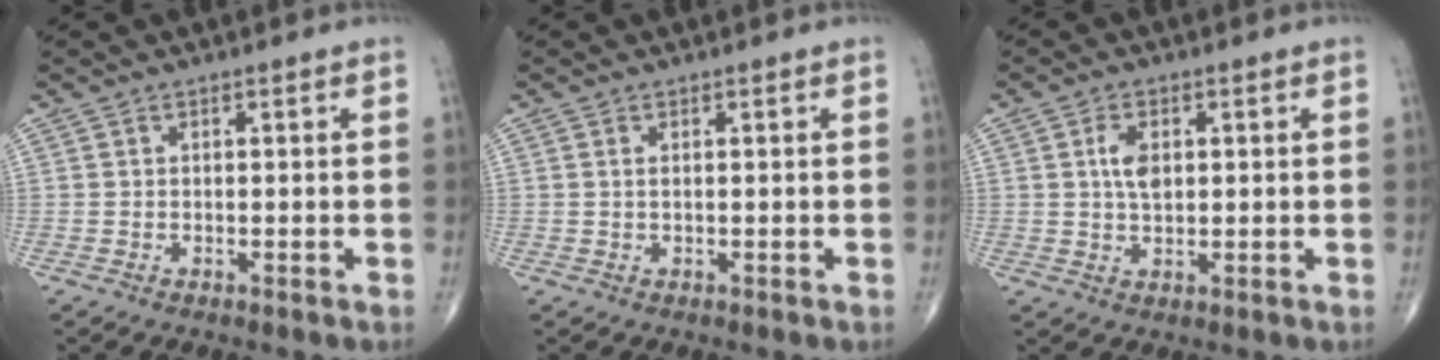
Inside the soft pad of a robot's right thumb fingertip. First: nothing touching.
{"total": 0.5, "force": [0.1, 0.1, 0.5], "torque": [-0.014, 0.002, 0.003]}
{"total": 4.3, "force": [0.8, 2.5, 3.4], "torque": [-0.058, -0.003, 0.014]}